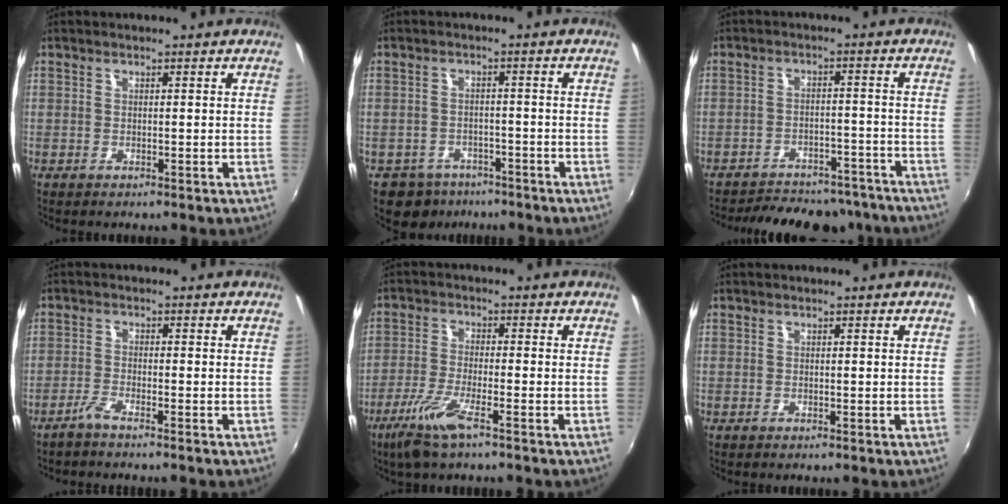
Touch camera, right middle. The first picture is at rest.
{"total": 6.7, "force": [-4.8, 4.4, 1.2], "torque": [-0.041, 0.005, -0.071]}
{"total": 18.2, "force": [-15.9, 6.5, 6.0], "torque": [-0.128, 0.016, -0.194]}
{"total": 2.3, "force": [-1.9, -0.2, 1.2], "torque": [-0.040, -0.002, -0.042]}
{"total": 7.6, "force": [-4.8, 0.8, 5.8], "torque": [-0.132, -0.016, -0.093]}
{"total": 0.0}